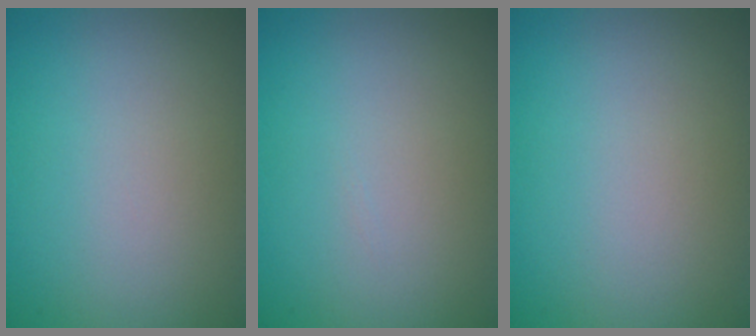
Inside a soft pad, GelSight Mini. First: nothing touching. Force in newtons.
{"total": 0.0}
{"total": 0.0}